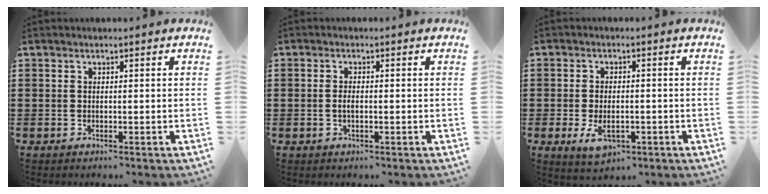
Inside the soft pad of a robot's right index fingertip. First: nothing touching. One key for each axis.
{"total": 1.5, "fx": -0.5, "fy": 0.4, "fz": 1.4, "tx": -0.024, "ty": -0.003, "tz": -0.010}
{"total": 4.1, "fx": -1.5, "fy": 2.3, "fz": 3.1, "tx": -0.068, "ty": -0.002, "tz": -0.030}